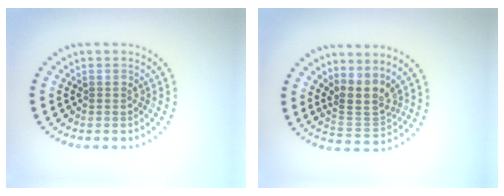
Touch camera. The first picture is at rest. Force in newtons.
{"total": 2.9, "press": 2.1, "slide": 2.1}